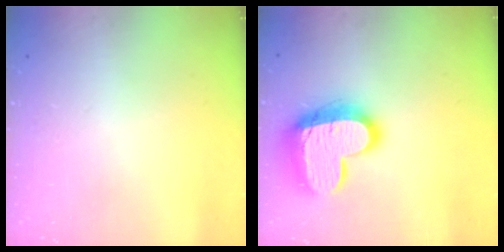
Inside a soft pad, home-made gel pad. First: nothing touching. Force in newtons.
{"total": 17.0, "press": 16.9, "slide": 1.1}